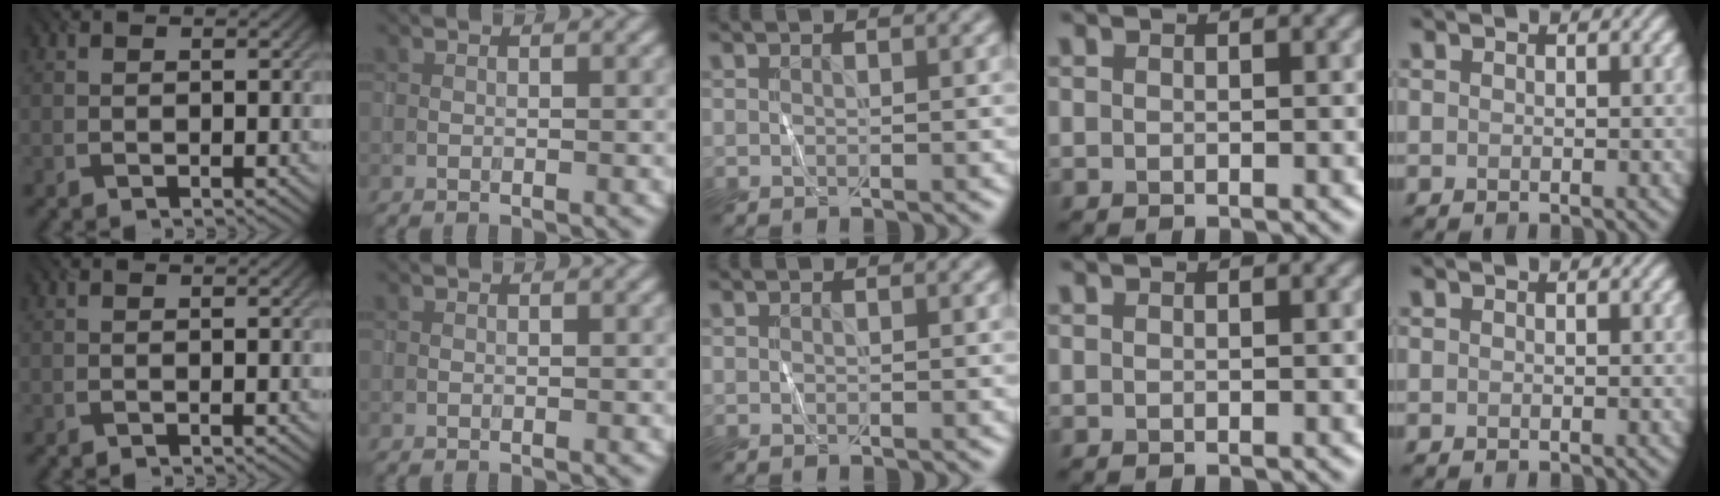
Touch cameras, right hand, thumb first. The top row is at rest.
{}